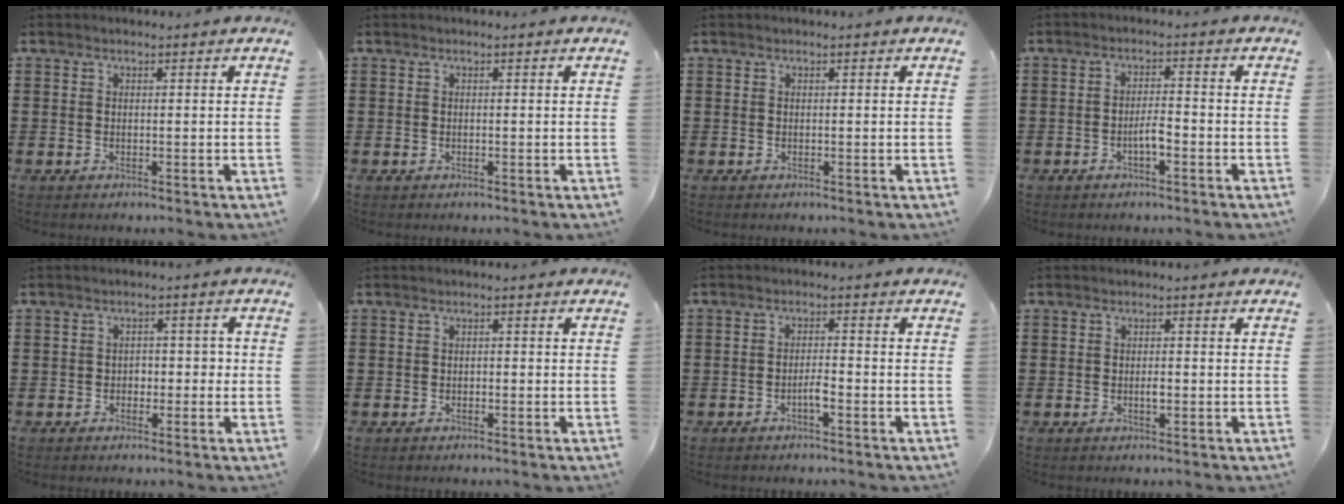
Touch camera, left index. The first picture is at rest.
{"total": 0.0}
{"total": 0.0}
{"total": 3.0, "force": [-1.3, 0.8, 2.6], "torque": [-0.048, 0.008, -0.026]}
{"total": 2.3, "force": [-0.7, 1.8, 1.3], "torque": [-0.024, 0.004, -0.021]}
{"total": 0.6, "force": [-0.4, 0.4, 0.2], "torque": [-0.007, 0.001, -0.009]}
{"total": 2.4, "force": [-1.3, 0.4, 1.9], "torque": [-0.038, 0.005, -0.025]}
{"total": 1.4, "force": [-0.4, 0.5, 1.3], "torque": [-0.026, 0.000, -0.007]}